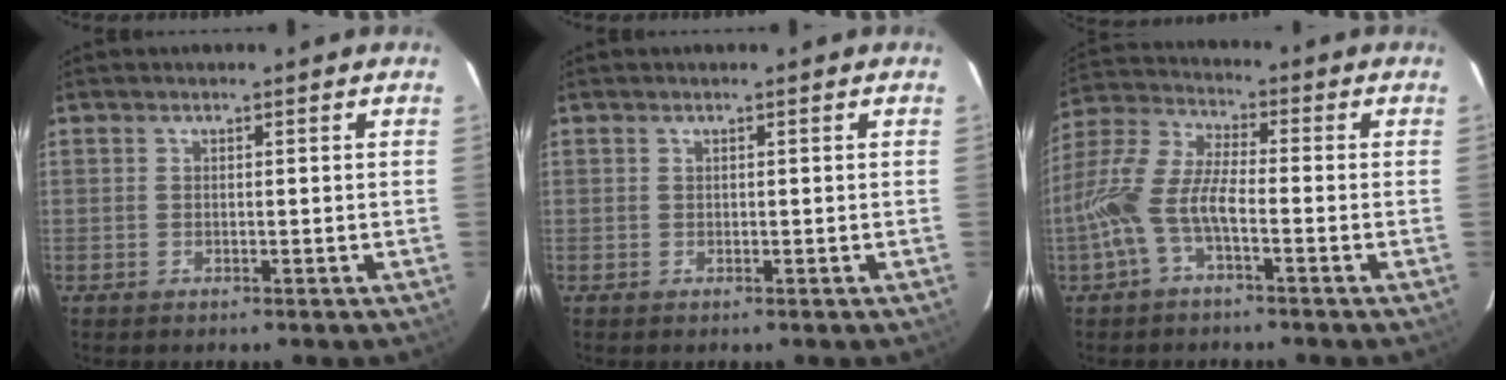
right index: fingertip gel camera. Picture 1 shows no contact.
{"total": 0.0}
{"total": 10.3, "force": [-3.6, 3.2, 9.1], "torque": [-0.209, 0.007, -0.075]}